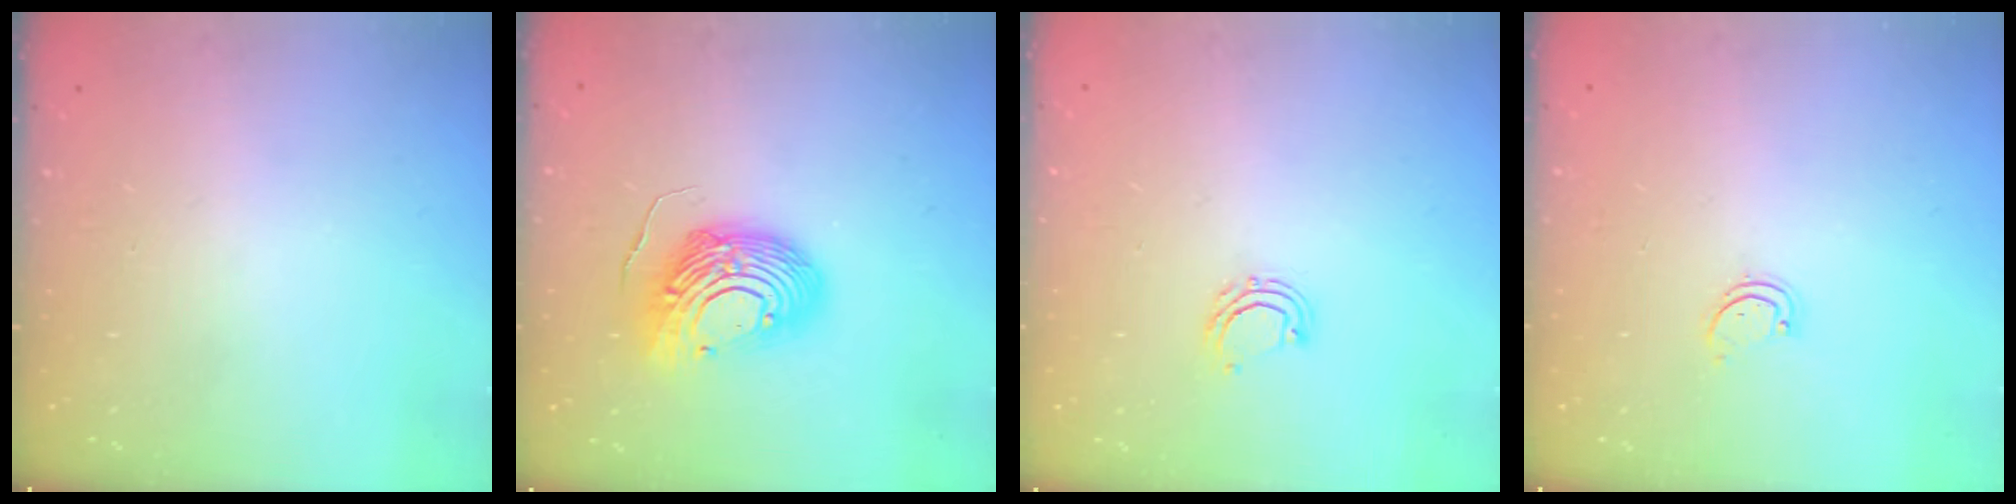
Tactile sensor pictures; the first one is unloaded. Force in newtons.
{"total": 14.1, "press": 14.0, "slide": 1.2}
{"total": 5.2, "press": 5.0, "slide": 1.2}
{"total": 1.7, "press": 1.7, "slide": 0.3}